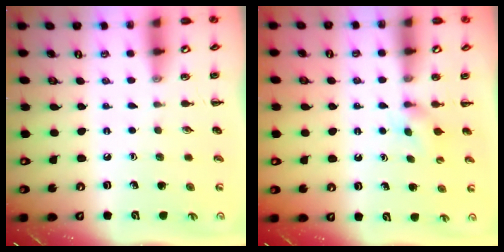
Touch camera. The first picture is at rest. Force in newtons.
{"total": 3.4, "press": 3.1, "slide": 1.2}